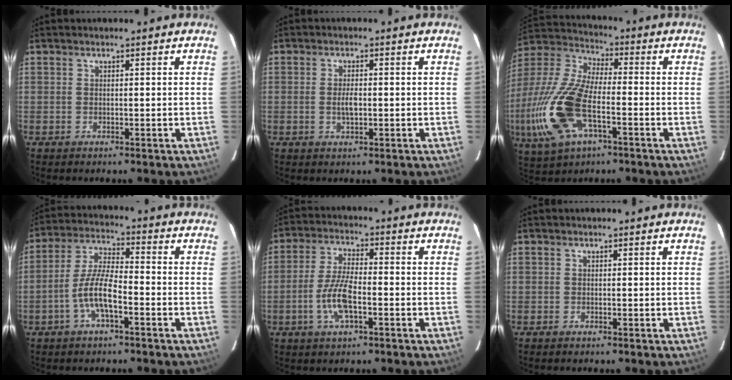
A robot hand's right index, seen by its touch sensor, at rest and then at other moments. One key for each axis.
{"total": 2.9, "fx": -0.5, "fy": 1.3, "fz": 2.5, "tx": -0.047, "ty": -0.001, "tz": -0.008}
{"total": 20.6, "fx": -6.2, "fy": 9.1, "fz": 17.4, "tx": -0.390, "ty": -0.021, "tz": -0.120}
{"total": 8.4, "fx": -3.7, "fy": 2.3, "fz": 7.1, "tx": -0.155, "ty": 0.009, "tz": -0.071}
{"total": 8.3, "fx": -3.0, "fy": 2.7, "fz": 7.3, "tx": -0.154, "ty": 0.002, "tz": -0.059}
{"total": 0.0}